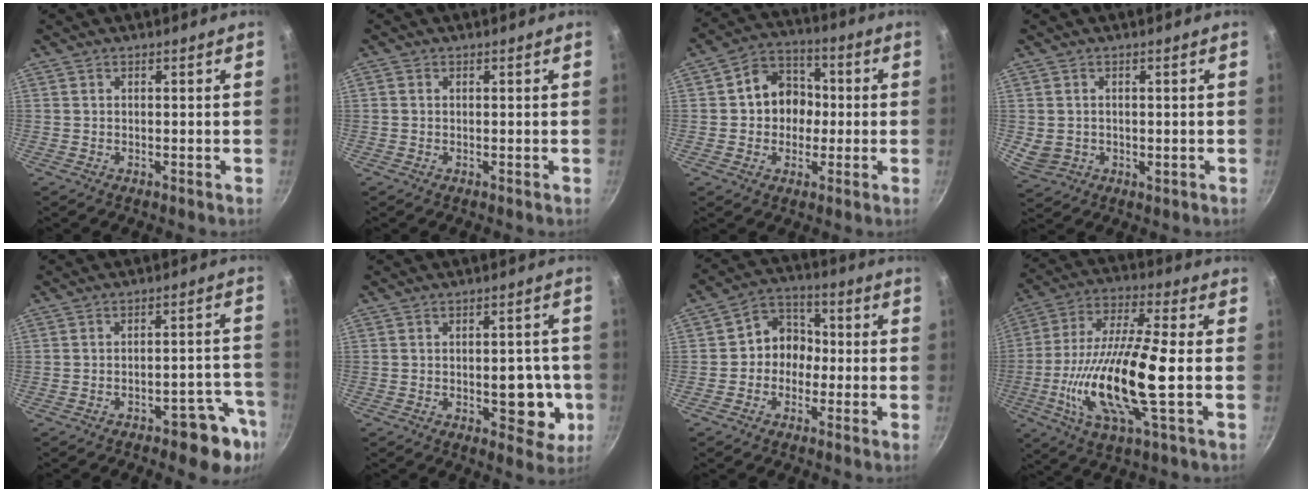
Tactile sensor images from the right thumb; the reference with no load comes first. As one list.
[{"total": 0.6, "force": [0.1, 0.6, 0.2], "torque": [-0.005, 0.003, -0.001]}, {"total": 10.6, "force": [0.1, 9.1, 5.4], "torque": [-0.036, 0.024, -0.013]}, {"total": 4.3, "force": [0.2, 3.5, 2.5], "torque": [-0.045, -0.004, 0.017]}, {"total": 9.8, "force": [-5.8, 4.2, 6.7], "torque": [-0.027, 0.054, -0.066]}, {"total": 9.6, "force": [-2.1, 5.4, 7.6], "torque": [-0.052, 0.008, -0.024]}, {"total": 8.0, "force": [-1.1, 6.9, 3.7], "torque": [-0.007, 0.031, -0.034]}, {"total": 19.7, "force": [-3.4, 5.1, 18.7], "torque": [-0.365, 0.020, -0.072]}]